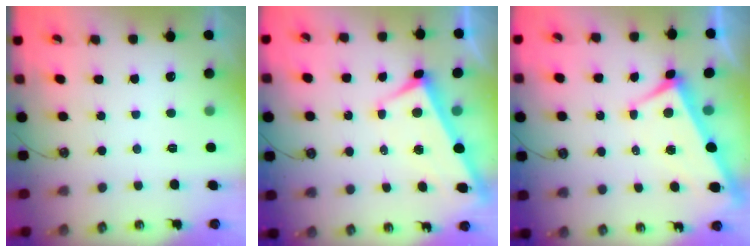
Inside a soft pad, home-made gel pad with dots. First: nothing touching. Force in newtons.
{"total": 2.8, "press": 2.7, "slide": 0.9}
{"total": 2.2, "press": 1.9, "slide": 1.0}